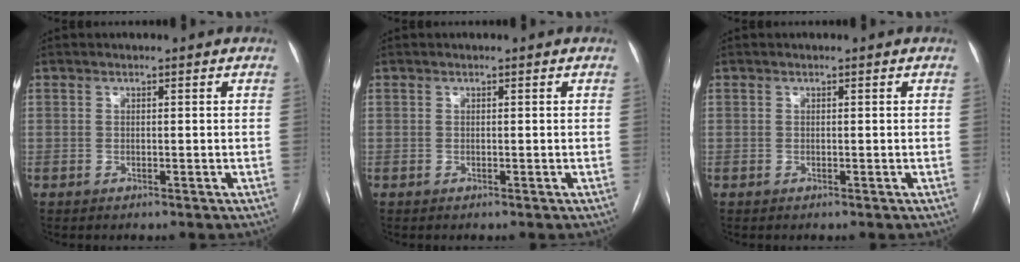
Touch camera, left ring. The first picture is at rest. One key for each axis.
{"total": 0.0}
{"total": 0.0}